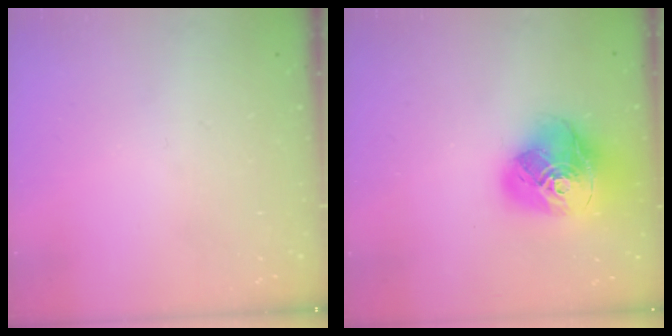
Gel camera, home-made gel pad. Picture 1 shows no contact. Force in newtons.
{"total": 19.4, "press": 19.3, "slide": 2.3}